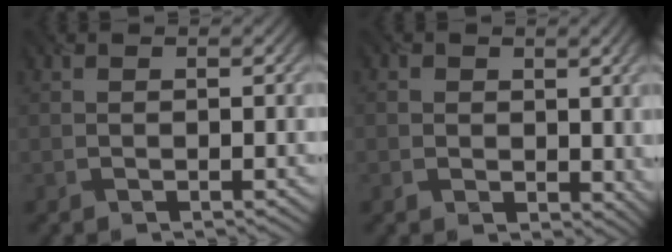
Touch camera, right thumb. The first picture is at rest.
{"total": 3.3, "force": [0.4, 2.9, 1.6], "torque": [-0.029, -0.020, 0.017]}